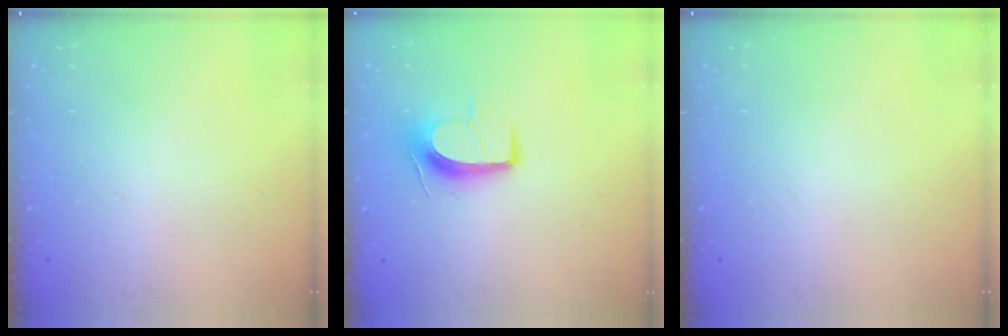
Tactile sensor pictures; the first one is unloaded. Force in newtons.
{"total": 10.3, "press": 10.3, "slide": 0.6}
{"total": 0.0}